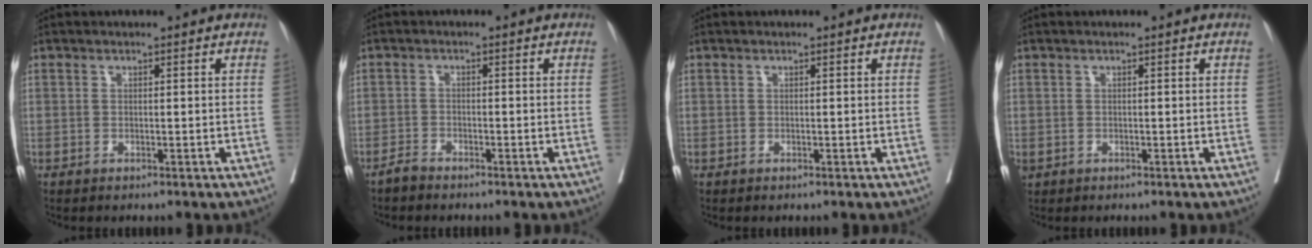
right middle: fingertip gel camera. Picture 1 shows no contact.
{"total": 1.5, "force": [-1.5, 0.3, 0.3], "torque": [-0.008, 0.000, -0.028]}
{"total": 0.0}
{"total": 0.8, "force": [-0.2, 0.7, 0.2], "torque": [-0.006, 0.002, 0.003]}